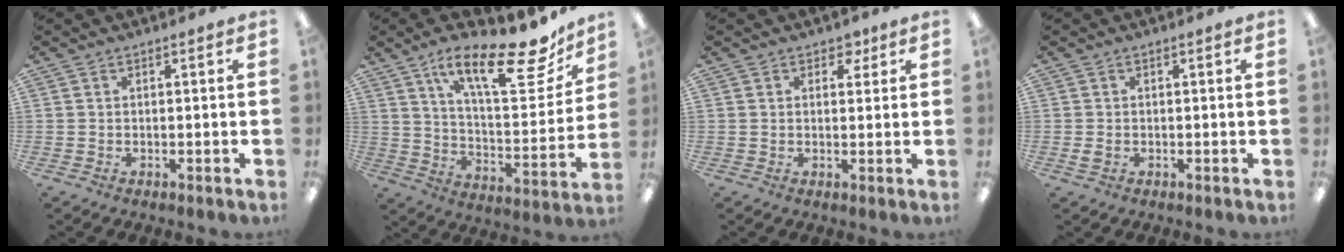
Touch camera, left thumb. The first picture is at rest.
{"total": 22.1, "force": [14.6, 6.9, 15.2], "torque": [-0.225, -0.093, 0.234]}
{"total": 3.1, "force": [1.9, 2.0, 1.2], "torque": [-0.003, -0.005, 0.031]}
{"total": 1.4, "force": [-0.3, 1.0, 0.9], "torque": [-0.015, 0.002, -0.006]}